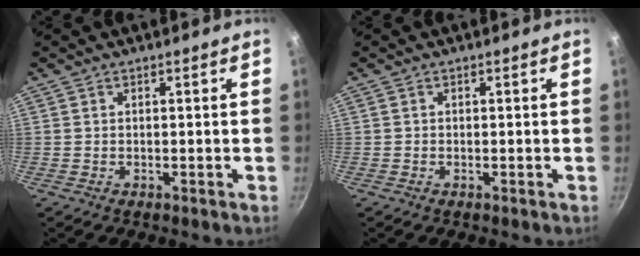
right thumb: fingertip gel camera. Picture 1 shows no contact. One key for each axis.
{"total": 0.0}